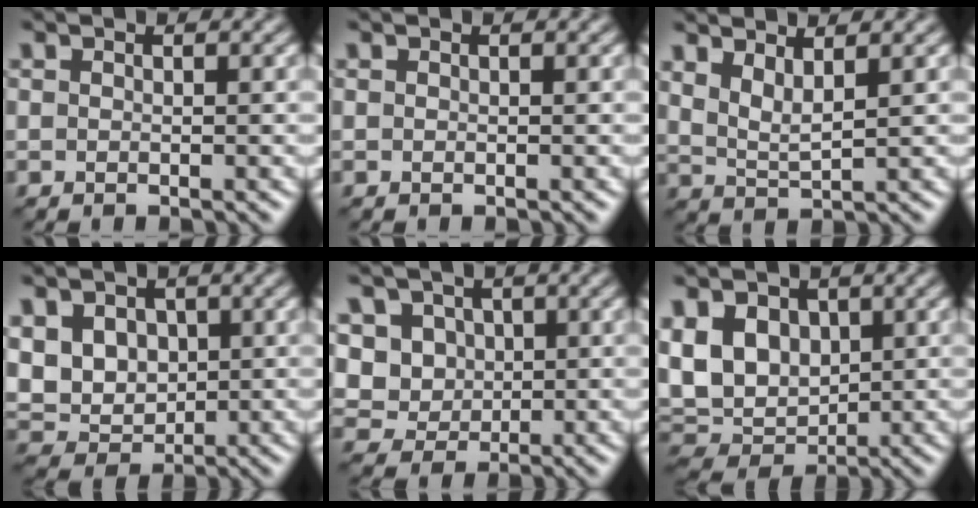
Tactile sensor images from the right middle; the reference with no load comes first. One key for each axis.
{"total": 0.0}
{"total": 2.6, "fx": 1.8, "fy": 0.7, "fz": 1.8, "tx": -0.031, "ty": -0.008, "tz": 0.037}
{"total": 7.7, "fx": 2.2, "fy": 6.1, "fz": 4.1, "tx": -0.091, "ty": 0.023, "tz": 0.039}
{"total": 5.3, "fx": 1.8, "fy": 4.6, "fz": 2.1, "tx": -0.042, "ty": 0.002, "tz": 0.027}
{"total": 7.9, "fx": 1.7, "fy": 5.9, "fz": 5.0, "tx": -0.113, "ty": 0.008, "tz": 0.029}